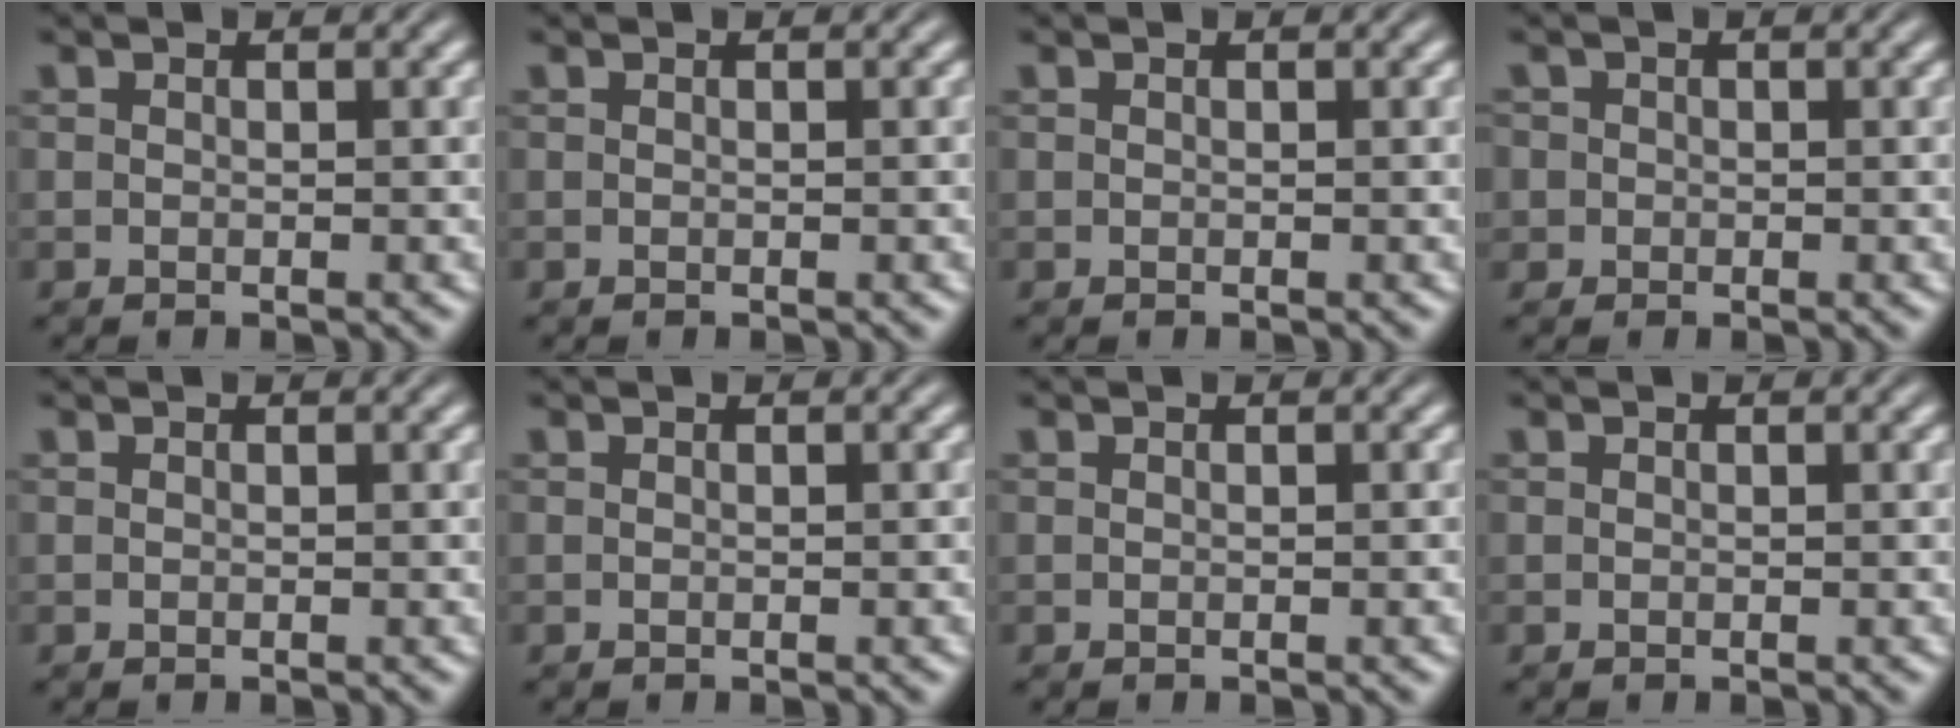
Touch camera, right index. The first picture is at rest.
{"total": 0.0}
{"total": 0.0}
{"total": 0.9, "force": [-0.4, 0.8, -0.1], "torque": [0.005, -0.008, -0.006]}
{"total": 0.0}
{"total": 0.0}
{"total": 0.0}
{"total": 0.0}